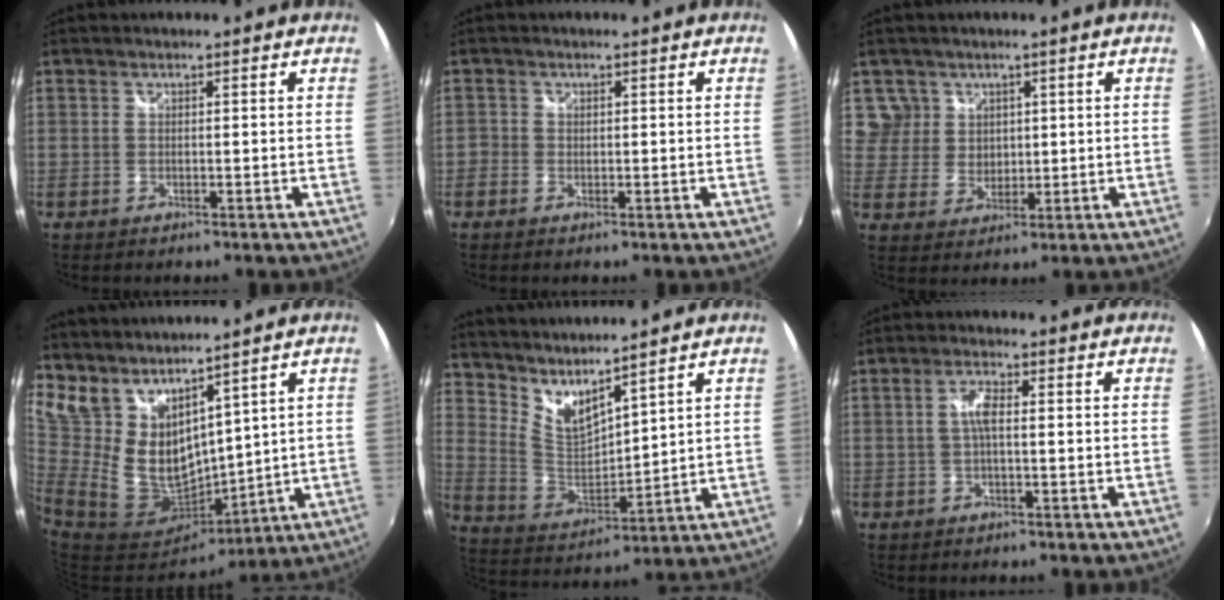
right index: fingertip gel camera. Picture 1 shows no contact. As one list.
[{"total": 1.4, "force": [-0.7, 1.3, 0.2], "torque": [-0.006, -0.001, -0.017]}, {"total": 6.2, "force": [2.7, 5.6, 0.4], "torque": [-0.001, 0.007, 0.052]}, {"total": 13.9, "force": [10.2, 6.2, 7.1], "torque": [-0.139, -0.022, 0.224]}, {"total": 9.0, "force": [7.7, 1.9, 4.3], "torque": [-0.085, -0.015, 0.154]}, {"total": 3.1, "force": [-0.1, 0.8, 3.0], "torque": [-0.060, 0.006, -0.001]}]